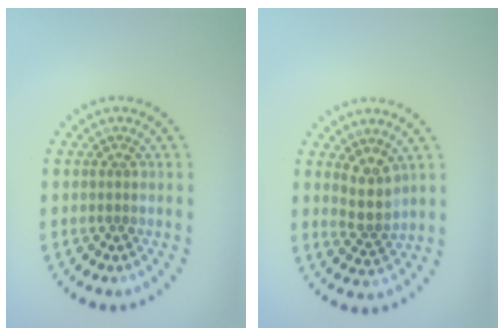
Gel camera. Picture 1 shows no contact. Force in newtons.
{"total": 2.5, "press": 1.9, "slide": 1.6}